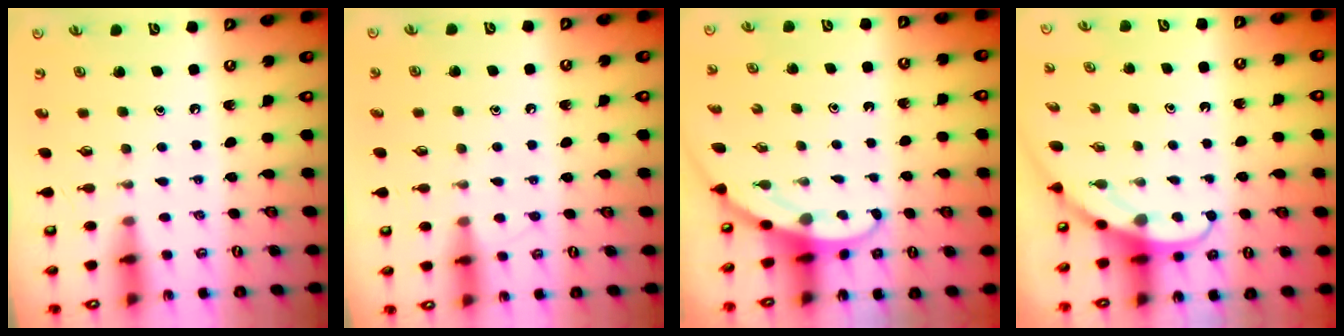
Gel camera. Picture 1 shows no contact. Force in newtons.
{"total": 5.1, "press": 5.1, "slide": 0.6}
{"total": 3.3, "press": 3.3, "slide": 0.1}
{"total": 3.9, "press": 3.9, "slide": 0.3}